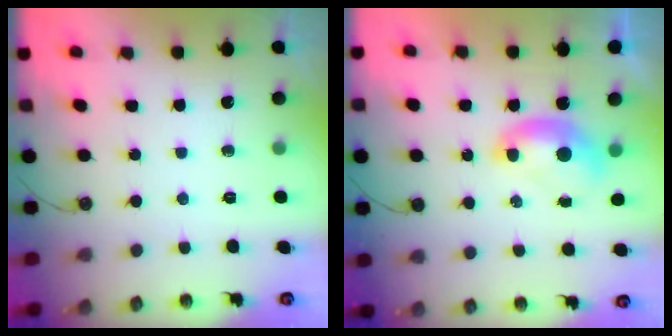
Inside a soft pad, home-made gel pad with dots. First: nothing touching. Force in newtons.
{"total": 1.3, "press": 1.3, "slide": 0.3}